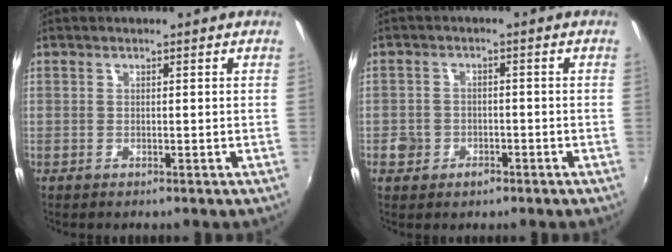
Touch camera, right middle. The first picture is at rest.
{"total": 4.3, "force": [-1.9, 3.7, 1.3], "torque": [-0.034, 0.003, -0.033]}